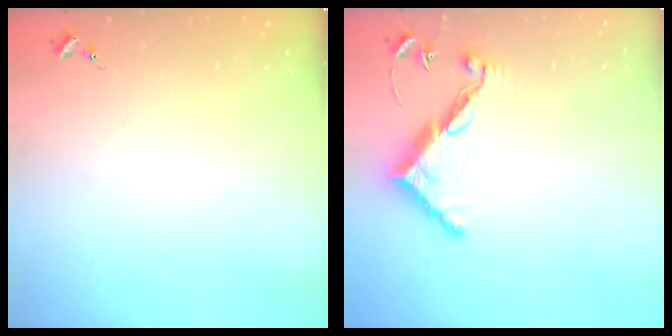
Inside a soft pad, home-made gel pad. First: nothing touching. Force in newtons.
{"total": 10.6, "press": 10.6, "slide": 0.4}